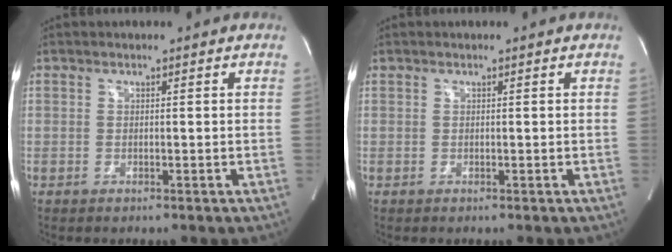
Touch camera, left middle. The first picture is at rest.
{"total": 0.0}